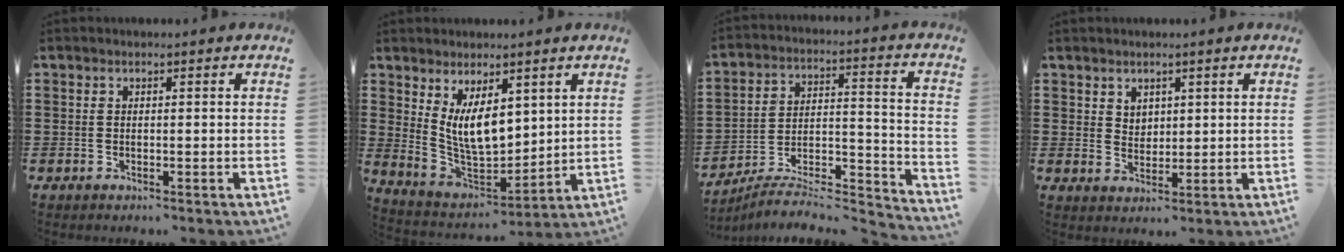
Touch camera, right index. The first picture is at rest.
{"total": 7.8, "force": [3.2, 4.0, 5.9], "torque": [-0.131, -0.015, 0.058]}
{"total": 6.6, "force": [-6.2, 1.1, 2.0], "torque": [-0.032, -0.003, -0.124]}
{"total": 2.8, "force": [1.9, 2.0, 0.4], "torque": [-0.014, 0.009, 0.035]}